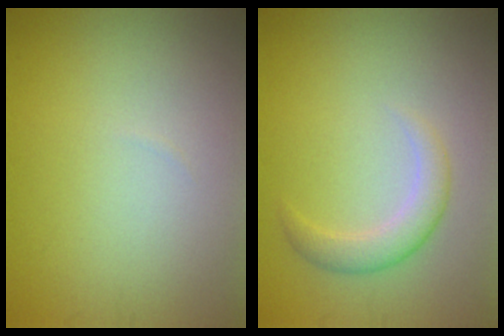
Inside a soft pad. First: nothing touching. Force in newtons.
{"total": 2.4, "press": 2.4, "slide": 0.1}